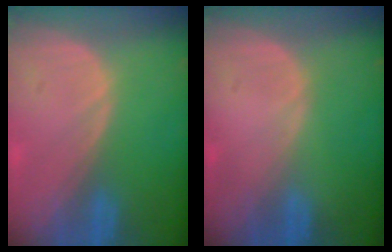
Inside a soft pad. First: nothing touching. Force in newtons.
{"total": 0.0}